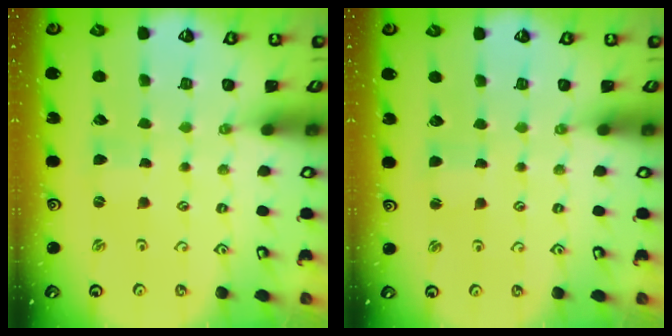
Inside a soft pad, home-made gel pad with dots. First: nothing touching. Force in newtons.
{"total": 1.3, "press": 1.3, "slide": 0.1}